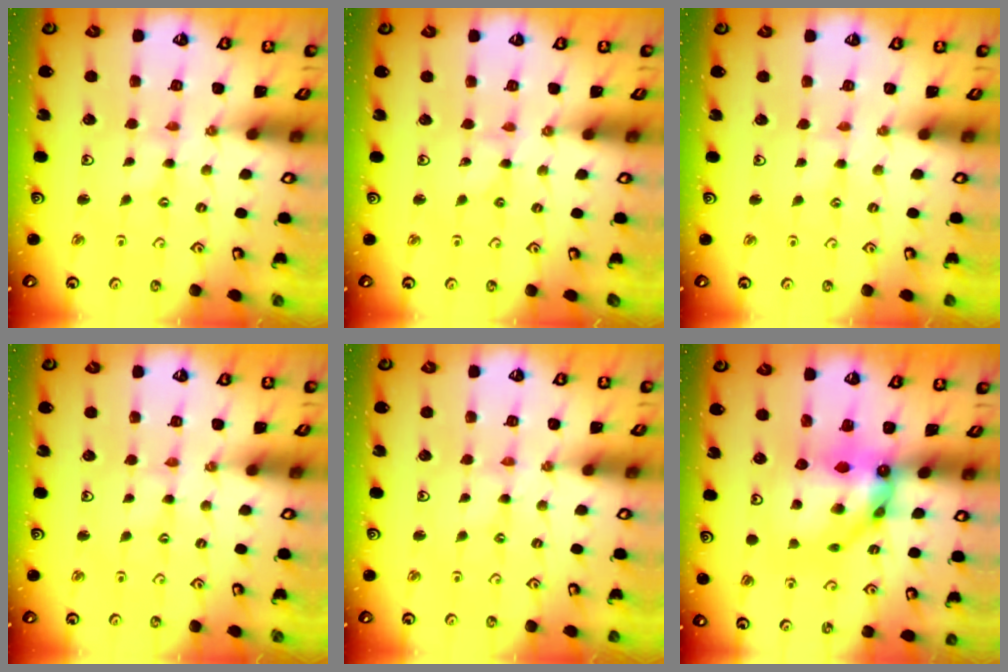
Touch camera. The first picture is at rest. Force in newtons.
{"total": 0.0}
{"total": 0.7, "press": 0.7, "slide": 0.2}
{"total": 0.5, "press": 0.5, "slide": 0.1}
{"total": 0.0}
{"total": 12.6, "press": 12.6, "slide": 1.1}